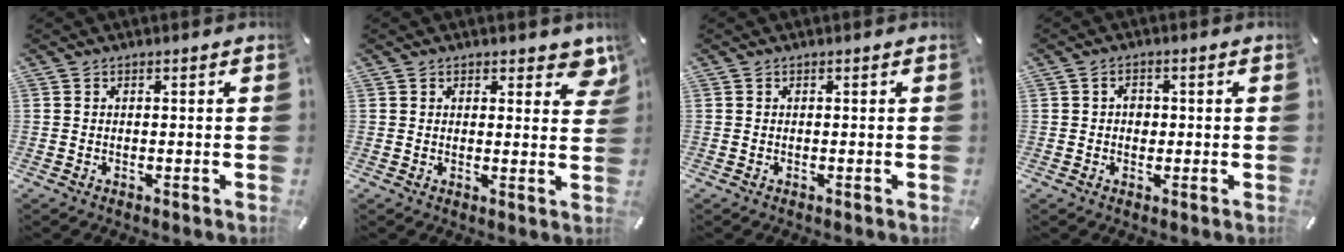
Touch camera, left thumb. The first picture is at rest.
{"total": 4.7, "force": [2.9, 2.6, 2.6], "torque": [-0.010, -0.016, 0.045]}
{"total": 0.0}
{"total": 2.4, "force": [0.0, 1.9, 1.4], "torque": [-0.021, 0.003, -0.004]}